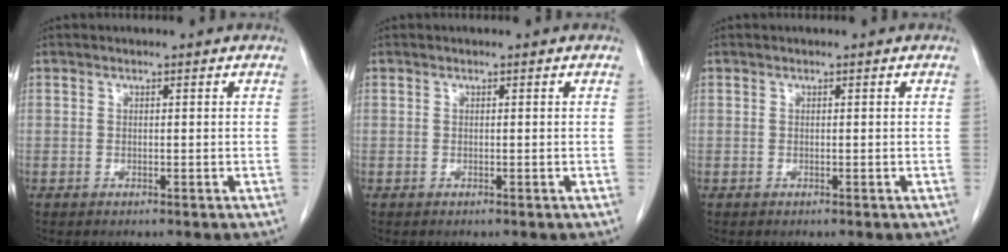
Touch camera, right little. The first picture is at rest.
{"total": 0.0}
{"total": 0.0}